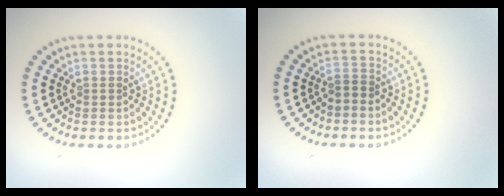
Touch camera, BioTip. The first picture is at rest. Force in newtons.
{"total": 0.8, "press": 0.5, "slide": 0.6}